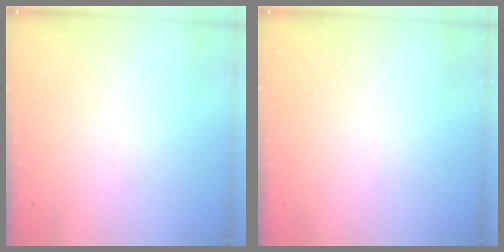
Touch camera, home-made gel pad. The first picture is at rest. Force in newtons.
{"total": 0.7, "press": 0.6, "slide": 0.4}